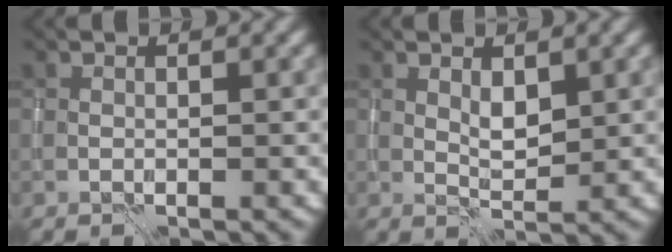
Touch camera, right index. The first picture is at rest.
{"total": 1.7, "force": [0.7, 0.8, 1.3], "torque": [-0.024, -0.004, 0.016]}